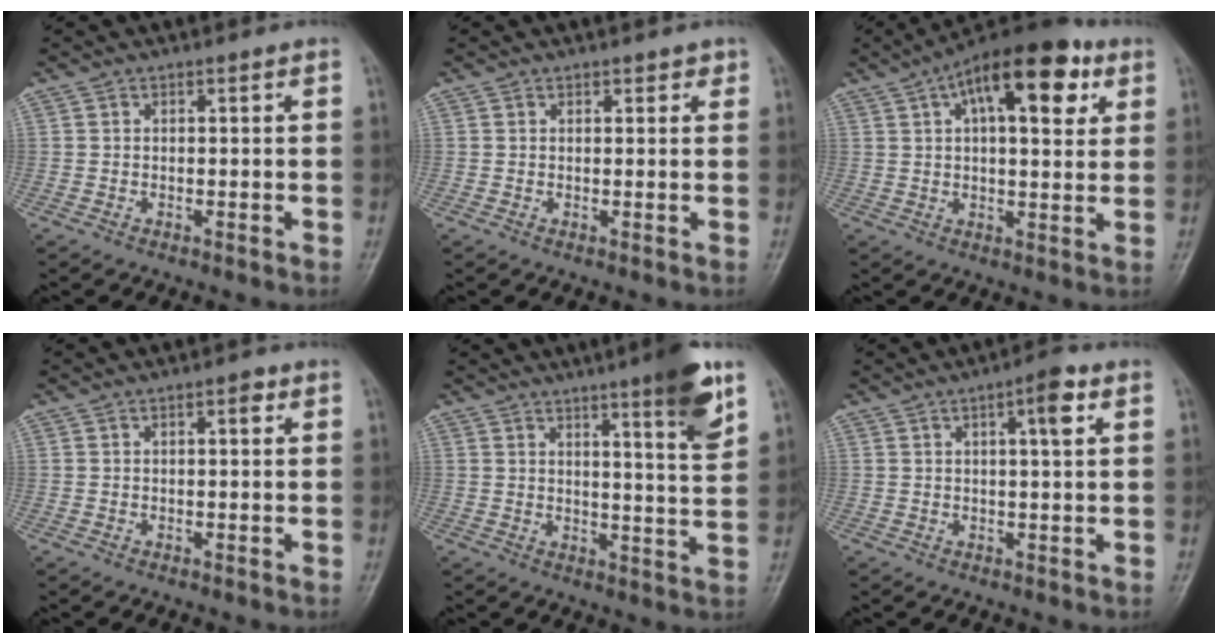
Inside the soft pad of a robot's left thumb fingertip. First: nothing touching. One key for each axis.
{"total": 1.4, "fx": 0.9, "fy": 0.8, "fz": 0.6, "tx": 0.004, "ty": -0.003, "tz": 0.008}
{"total": 17.9, "fx": 7.6, "fy": 7.7, "fz": 14.2, "tx": -0.192, "ty": 0.007, "tz": 0.111}
{"total": 2.0, "fx": 0.7, "fy": 0.8, "fz": 1.6, "tx": -0.021, "ty": 0.002, "tz": 0.008}
{"total": 10.3, "fx": 6.0, "fy": 0.8, "fz": 8.3, "tx": -0.105, "ty": -0.037, "tz": 0.081}
{"total": 5.4, "fx": 2.1, "fy": 1.2, "fz": 4.8, "tx": -0.069, "ty": 0.002, "tz": 0.028}